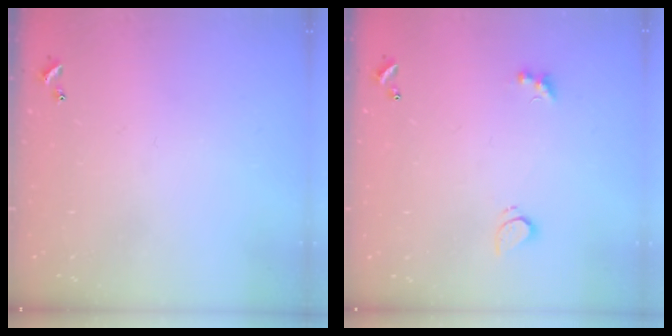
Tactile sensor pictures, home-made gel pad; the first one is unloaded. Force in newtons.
{"total": 3.0, "press": 2.7, "slide": 1.1}